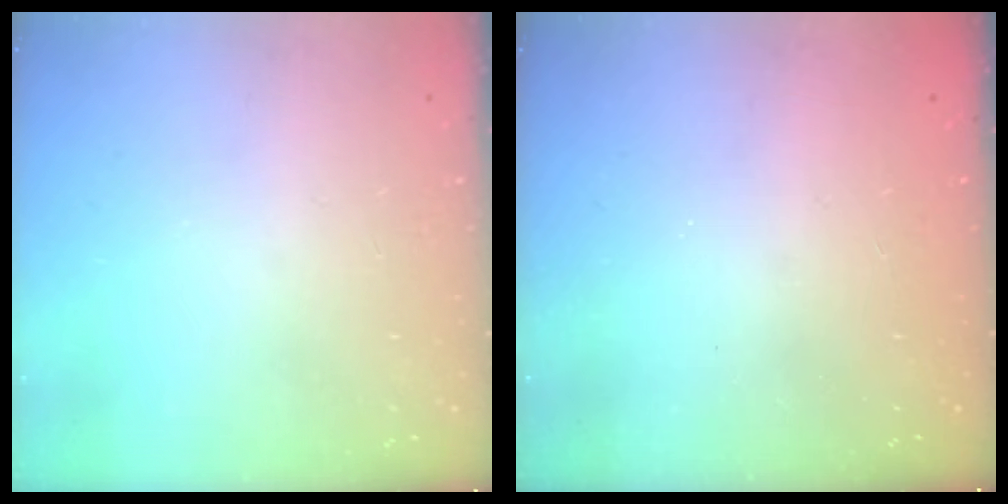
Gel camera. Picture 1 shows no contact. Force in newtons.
{"total": 2.3, "press": 2.2, "slide": 0.8}